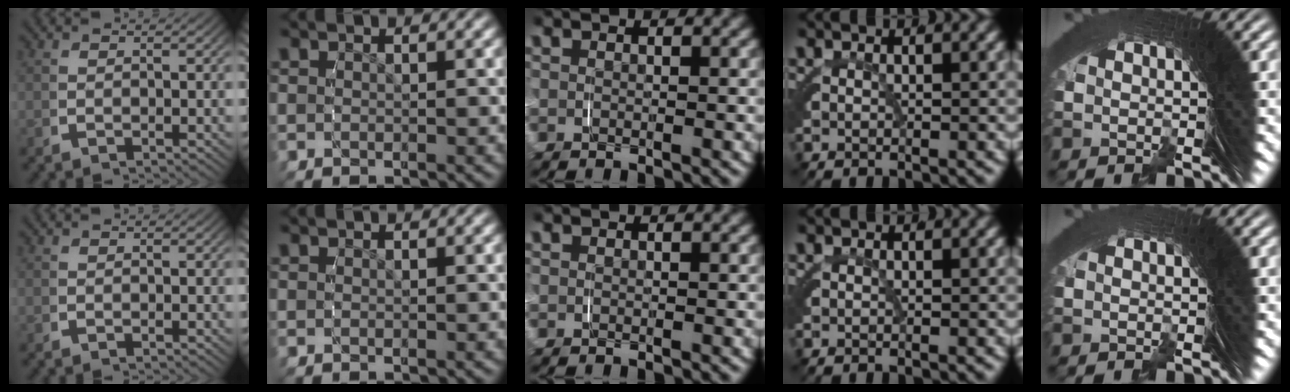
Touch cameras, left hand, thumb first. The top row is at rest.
{"little": {"total": 0.5, "force": [-0.3, -0.3, -0.3], "torque": [0.006, 0.000, -0.004]}}